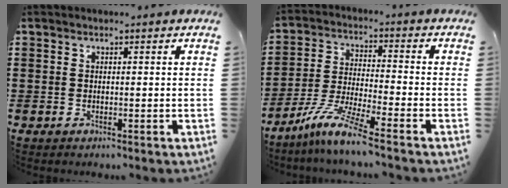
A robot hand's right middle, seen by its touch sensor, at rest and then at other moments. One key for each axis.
{"total": 8.1, "fx": -6.6, "fy": -0.1, "fz": 4.7, "tx": -0.106, "ty": -0.015, "tz": -0.134}